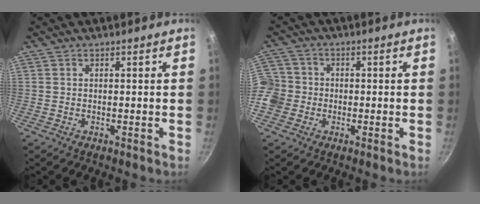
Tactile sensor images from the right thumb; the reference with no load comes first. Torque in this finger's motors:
{"motor_torque": [0.89, 1.18, 0.66, -0.01, 0.15]}